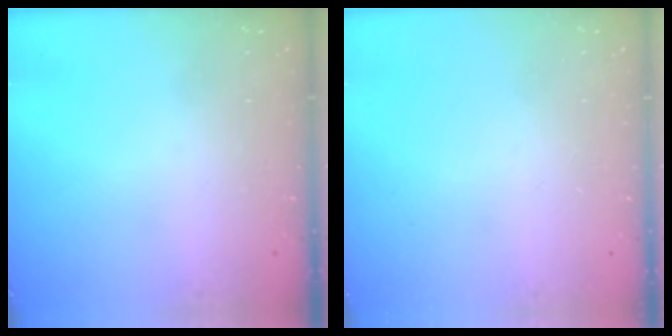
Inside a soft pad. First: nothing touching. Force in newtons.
{"total": 0.0}